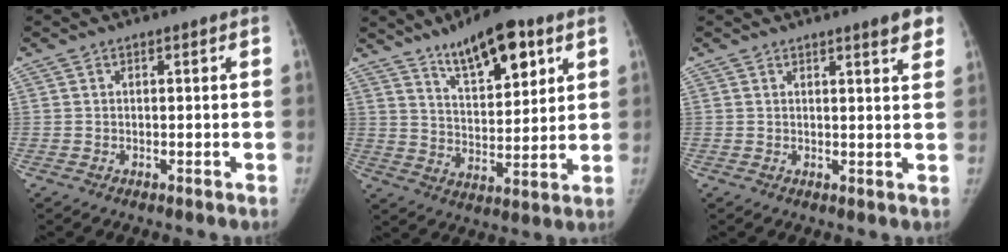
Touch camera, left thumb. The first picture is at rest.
{"total": 14.3, "force": [8.6, 5.5, 10.1], "torque": [-0.127, -0.042, 0.142]}
{"total": 4.5, "force": [3.0, 0.8, 3.2], "torque": [-0.030, -0.015, 0.035]}